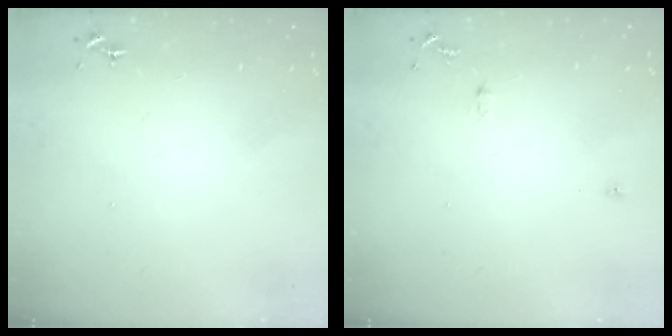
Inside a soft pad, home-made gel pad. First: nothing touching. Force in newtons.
{"total": 6.1, "press": 6.1, "slide": 0.7}